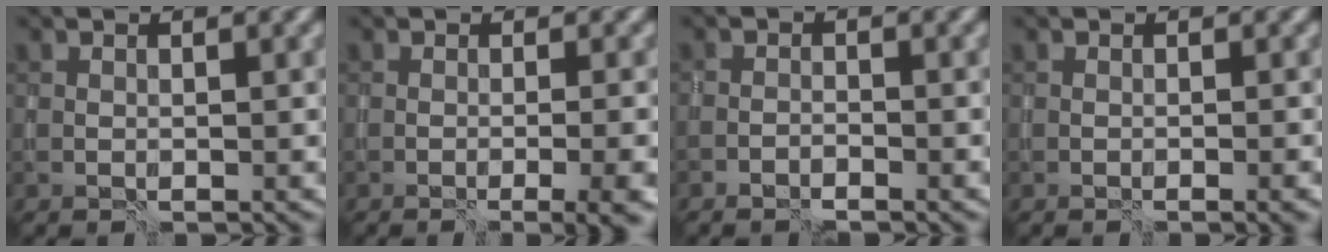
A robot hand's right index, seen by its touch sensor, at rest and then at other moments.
{"total": 4.9, "force": [-1.4, 1.5, 4.4], "torque": [-0.033, -0.008, -0.014]}
{"total": 1.1, "force": [-1.1, 0.2, 0.2], "torque": [-0.004, 0.001, -0.024]}
{"total": 0.8, "force": [-0.4, -0.1, 0.7], "torque": [-0.006, -0.003, -0.010]}